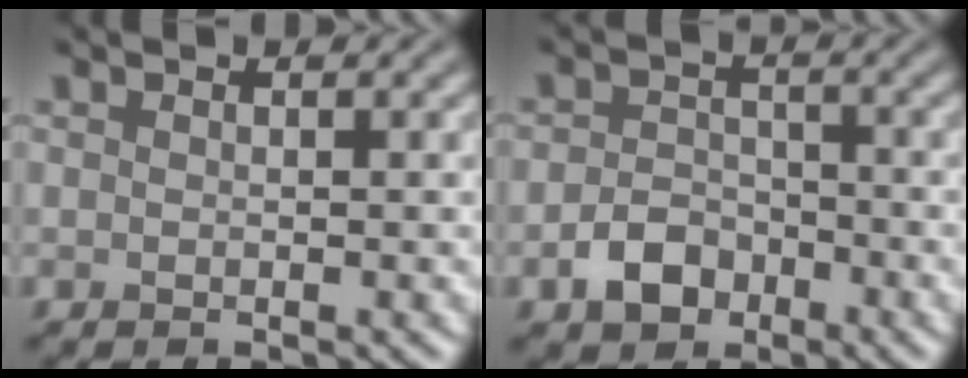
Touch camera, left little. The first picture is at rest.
{"total": 3.3, "force": [-1.9, 2.3, 1.5], "torque": [-0.023, 0.003, -0.039]}